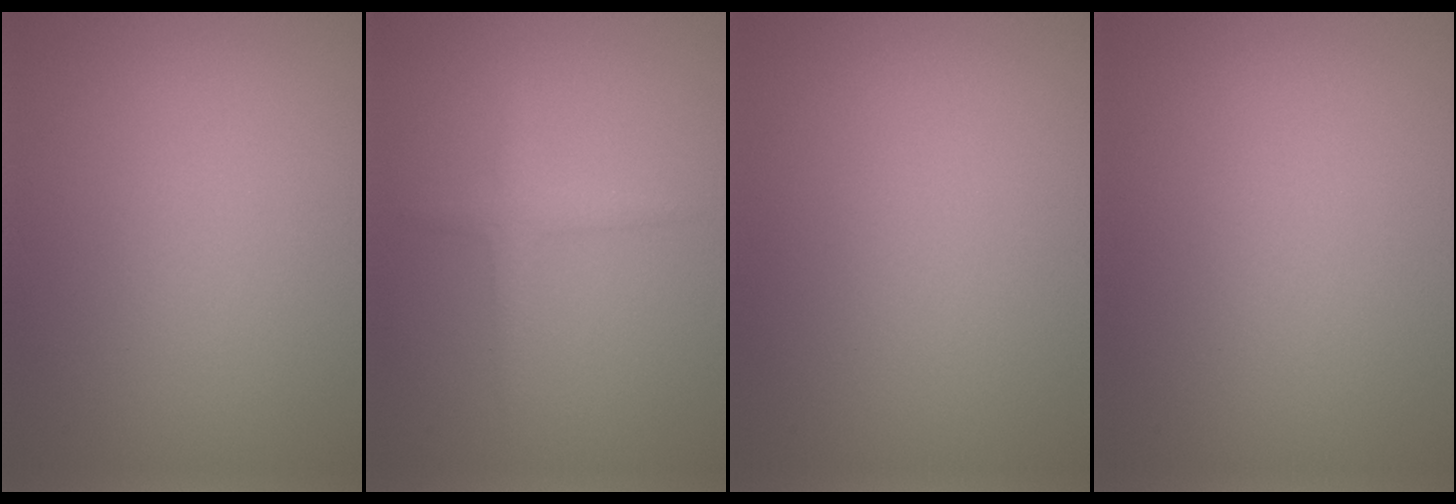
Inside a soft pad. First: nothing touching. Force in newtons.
{"total": 1.5, "press": 1.5, "slide": 0.1}
{"total": 0.0}
{"total": 0.0}